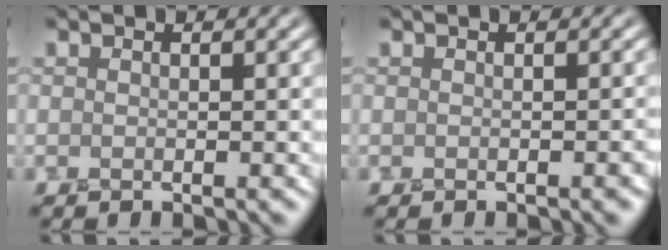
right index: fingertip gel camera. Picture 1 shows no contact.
{"total": 0.7, "force": [-0.4, 0.2, 0.6], "torque": [-0.005, 0.002, -0.006]}